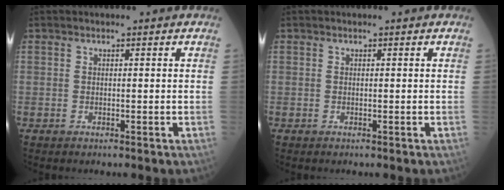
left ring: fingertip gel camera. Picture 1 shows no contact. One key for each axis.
{"total": 0.0}